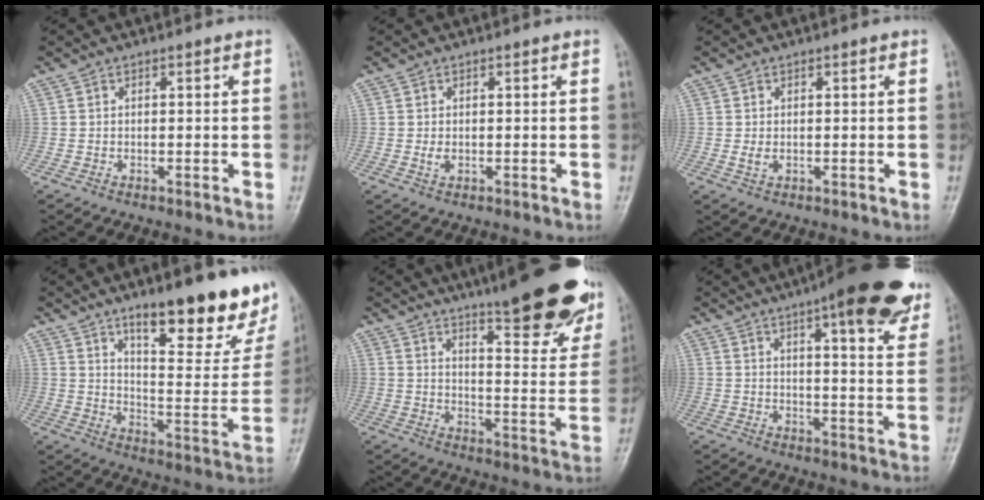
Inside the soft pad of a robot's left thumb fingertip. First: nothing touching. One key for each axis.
{"total": 1.6, "fx": 0.1, "fy": 0.9, "fz": 1.3, "tx": -0.020, "ty": -0.001, "tz": 0.005}
{"total": 1.8, "fx": 0.3, "fy": 1.0, "fz": 1.5, "tx": -0.024, "ty": -0.001, "tz": 0.008}
{"total": 21.6, "fx": 14.2, "fy": 6.2, "fz": 15.0, "tx": -0.160, "ty": -0.086, "tz": 0.212}
{"total": 23.7, "fx": 16.9, "fy": 5.2, "fz": 15.8, "tx": -0.178, "ty": -0.085, "tz": 0.224}
{"total": 19.9, "fx": 12.6, "fy": 4.9, "fz": 14.6, "tx": -0.165, "ty": -0.043, "tz": 0.154}